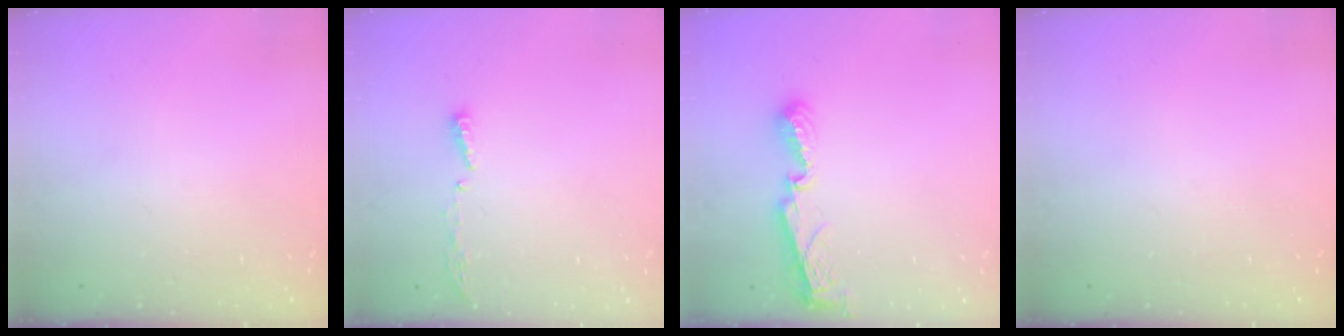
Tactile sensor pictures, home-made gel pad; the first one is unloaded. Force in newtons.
{"total": 4.0, "press": 4.0, "slide": 0.4}
{"total": 7.7, "press": 7.7, "slide": 0.8}
{"total": 0.0}